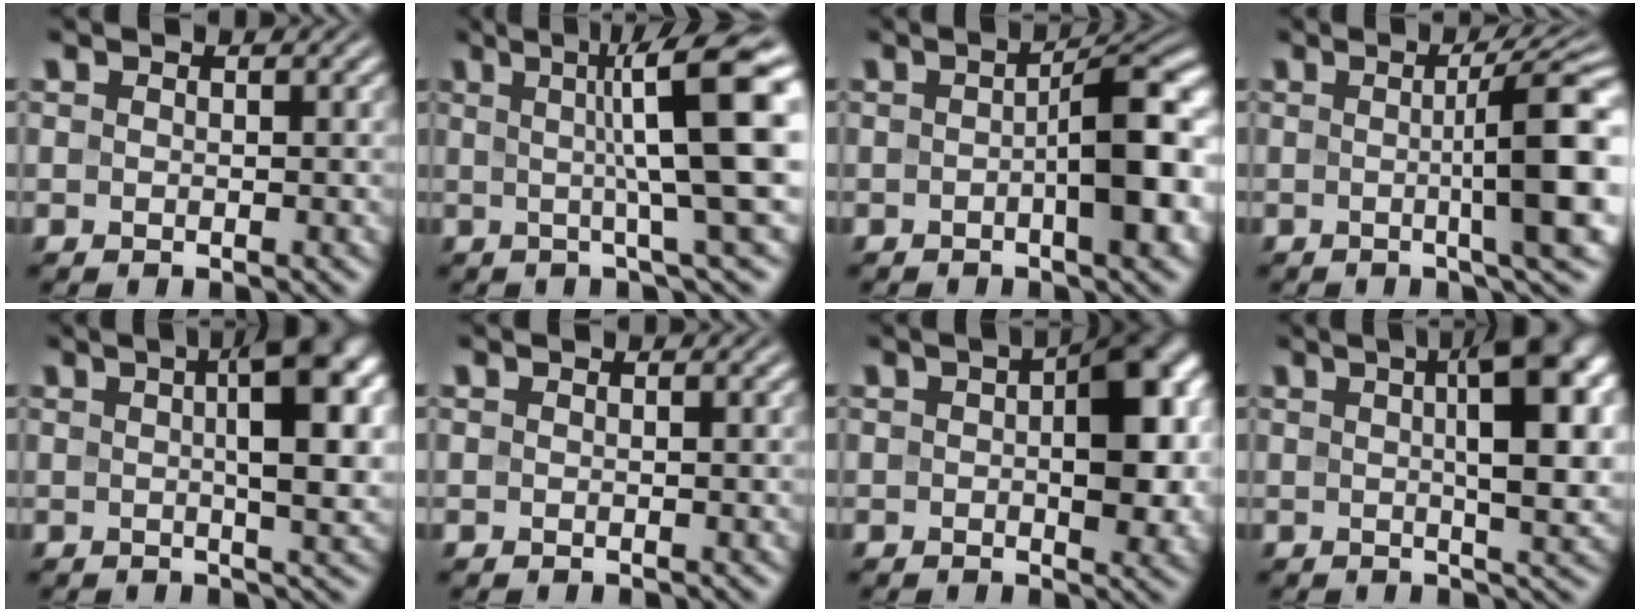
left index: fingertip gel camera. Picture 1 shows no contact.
{"total": 10.0, "force": [1.6, 1.5, 9.7], "torque": [-0.116, 0.020, 0.020]}
{"total": 6.2, "force": [-0.8, 1.6, 5.9], "torque": [-0.078, 0.010, -0.015]}
{"total": 7.7, "force": [0.1, 1.2, 7.6], "torque": [-0.098, 0.006, -0.001]}
{"total": 7.9, "force": [1.8, 2.1, 7.4], "torque": [-0.089, 0.012, 0.024]}
{"total": 0.0}
{"total": 8.1, "force": [0.9, 4.1, 6.9], "torque": [-0.083, 0.010, 0.008]}
{"total": 8.9, "force": [2.1, 2.5, 8.3], "torque": [-0.105, 0.012, 0.031]}